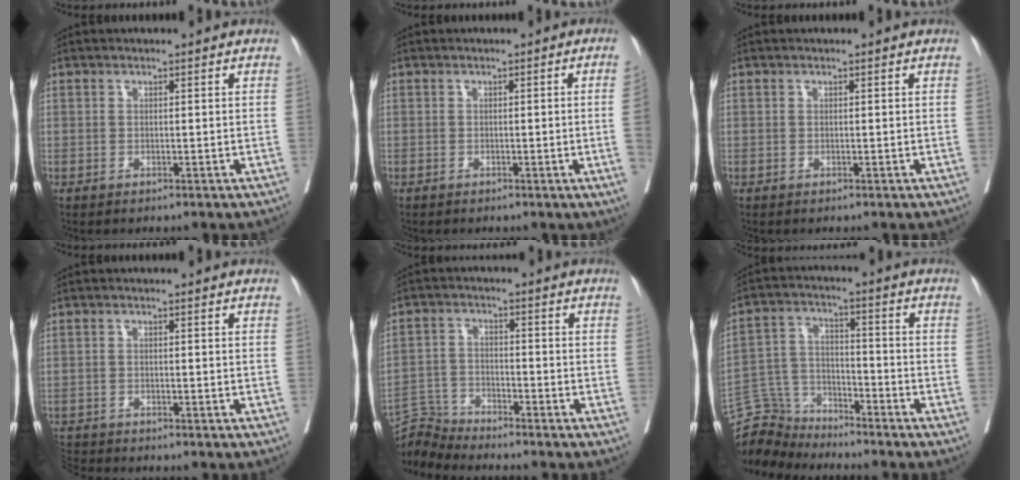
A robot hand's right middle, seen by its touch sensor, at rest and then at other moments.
{"total": 2.6, "force": [-0.4, -1.0, 2.4], "torque": [-0.029, -0.006, -0.003]}
{"total": 0.0}
{"total": 3.4, "force": [-3.4, 0.1, -0.4], "torque": [0.003, -0.015, -0.062]}
{"total": 5.8, "force": [-5.6, -1.2, -0.9], "torque": [0.007, -0.006, -0.109]}
{"total": 7.8, "force": [-7.6, 1.5, -0.9], "torque": [0.006, 0.017, -0.150]}